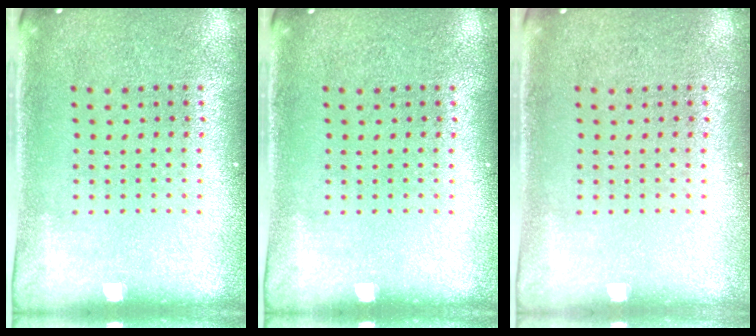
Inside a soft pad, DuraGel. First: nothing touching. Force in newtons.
{"total": 0.0}
{"total": 0.0}